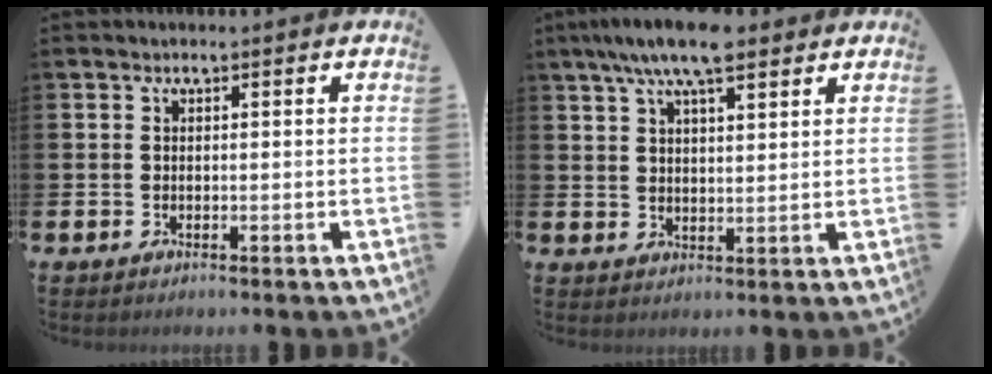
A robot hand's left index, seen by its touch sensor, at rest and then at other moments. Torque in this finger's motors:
{"motor_torque": [0.92, -0.80, 1.05, 0.21]}